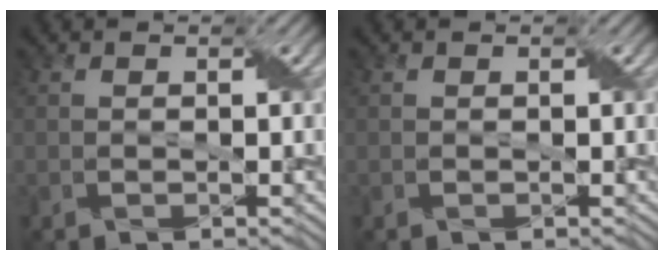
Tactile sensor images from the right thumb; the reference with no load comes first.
{"total": 0.0}